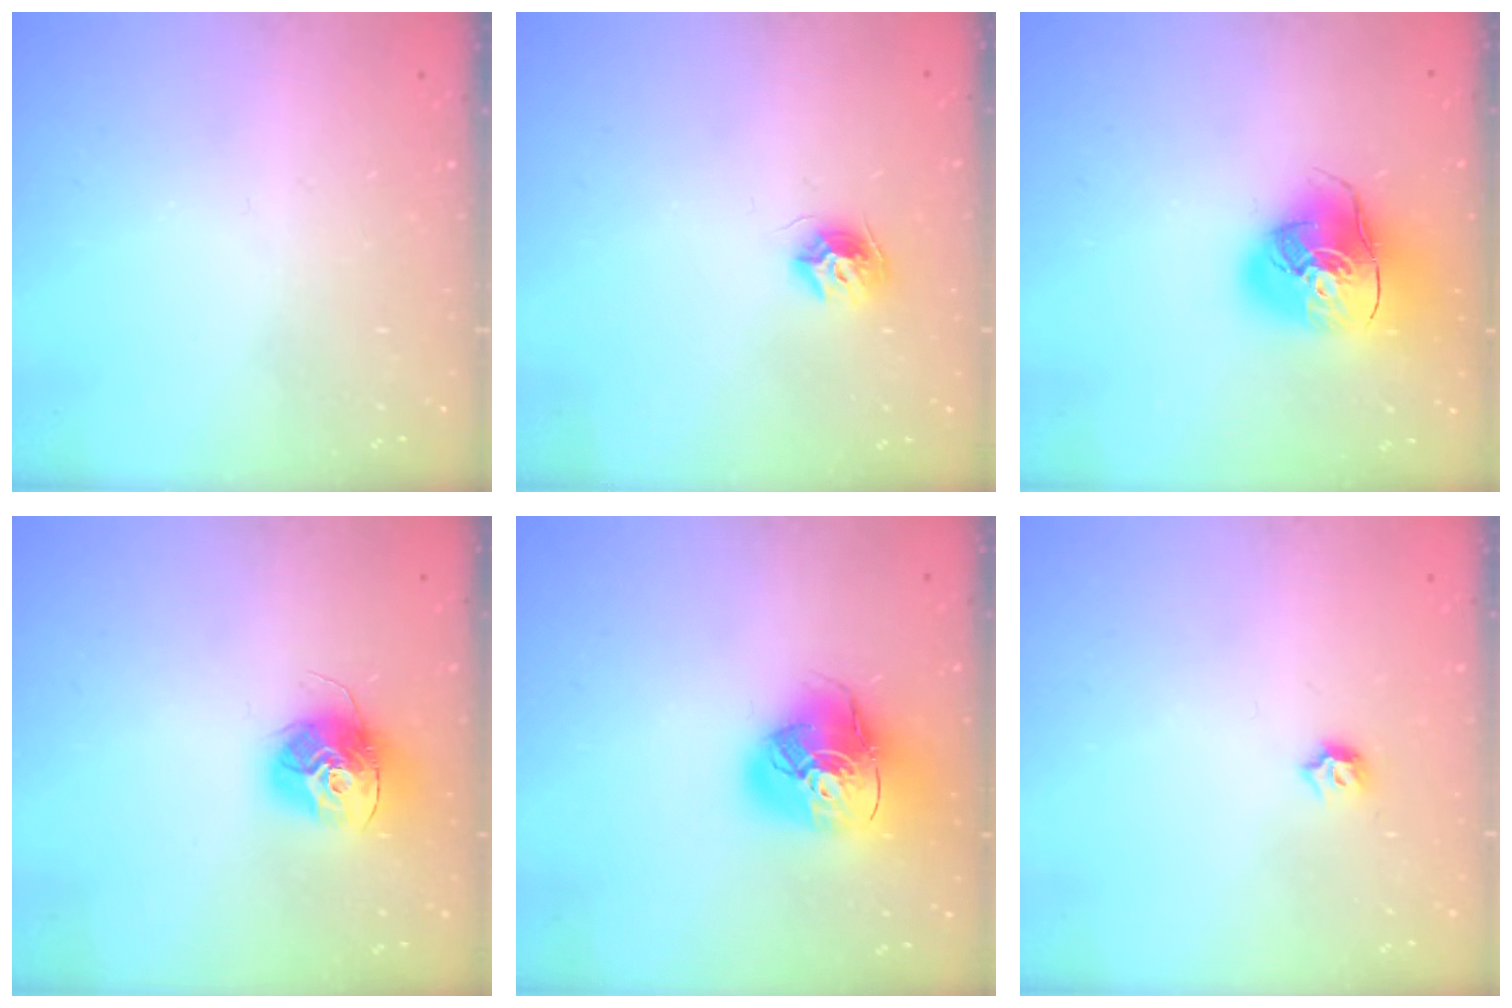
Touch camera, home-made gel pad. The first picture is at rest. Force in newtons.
{"total": 8.1, "press": 8.1, "slide": 0.1}
{"total": 16.2, "press": 16.0, "slide": 2.4}
{"total": 13.7, "press": 13.6, "slide": 1.3}
{"total": 15.6, "press": 15.5, "slide": 1.6}
{"total": 3.7, "press": 3.6, "slide": 0.6}